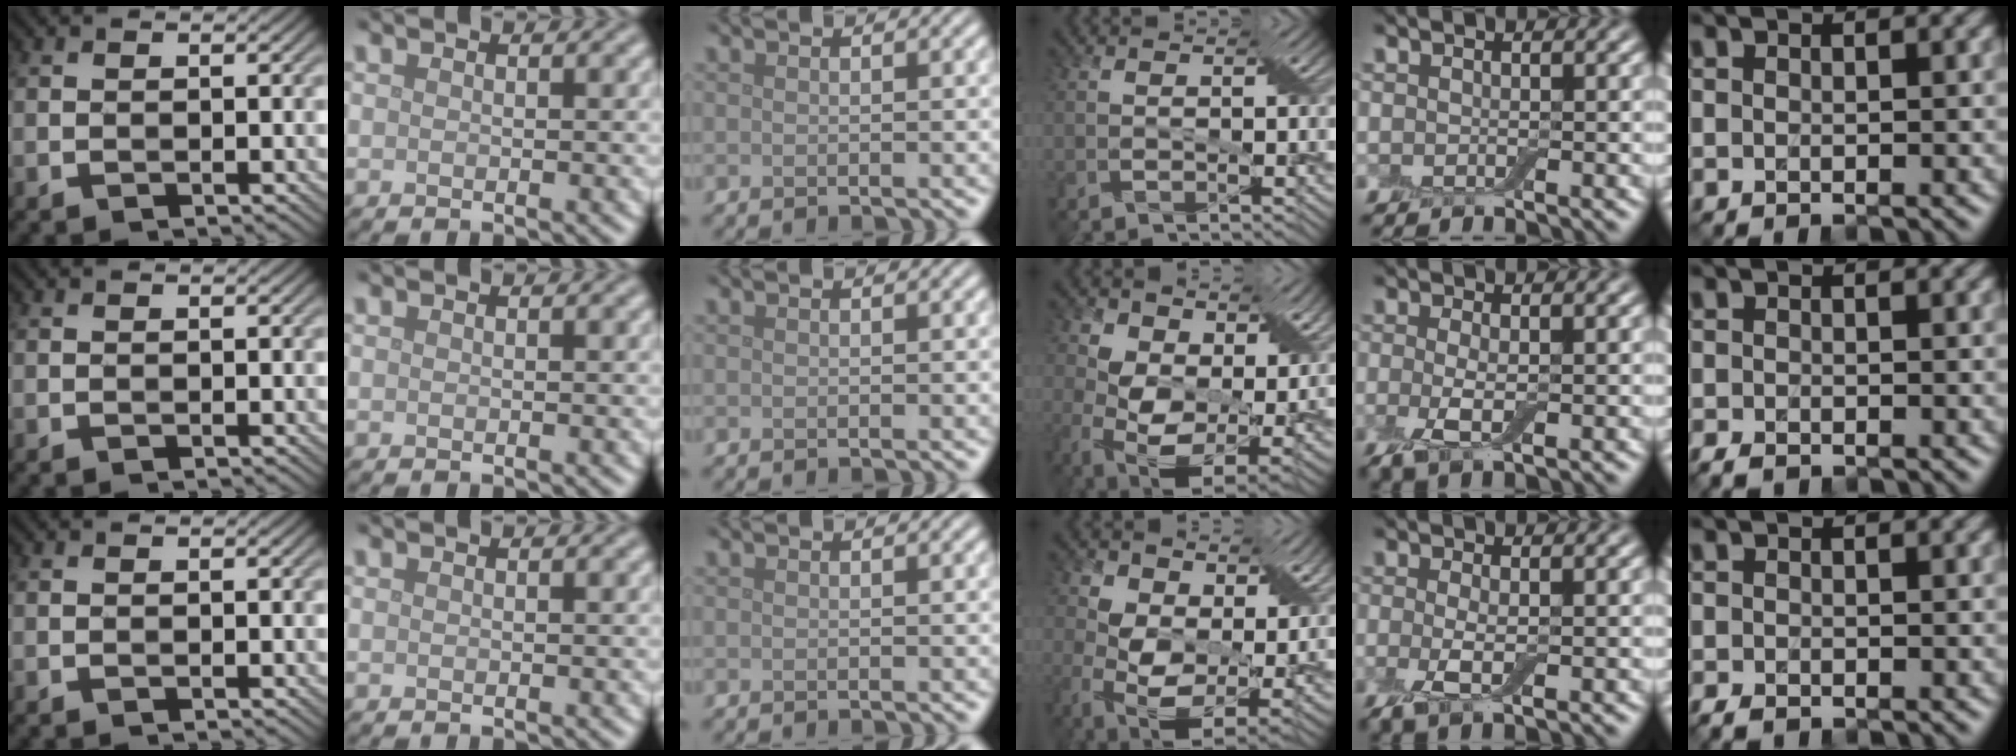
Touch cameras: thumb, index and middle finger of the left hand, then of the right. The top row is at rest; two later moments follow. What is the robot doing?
{"motion": "squeeze", "object": "air blower"}